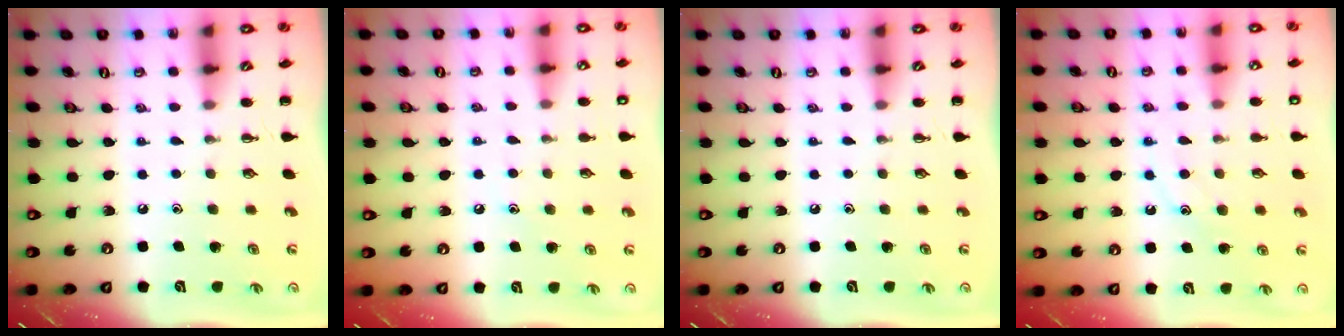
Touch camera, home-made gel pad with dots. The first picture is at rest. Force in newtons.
{"total": 6.6, "press": 6.4, "slide": 1.6}
{"total": 0.0}
{"total": 11.8, "press": 11.7, "slide": 1.1}